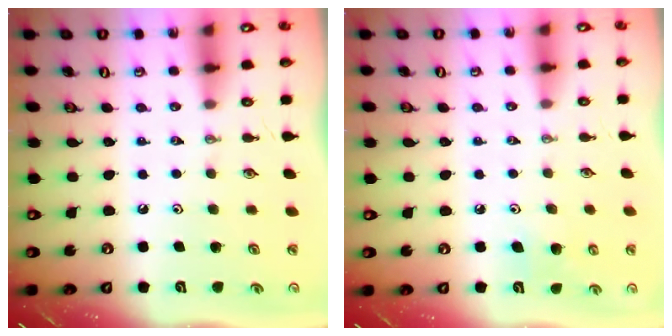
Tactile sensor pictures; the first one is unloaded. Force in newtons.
{"total": 6.8, "press": 6.6, "slide": 1.5}